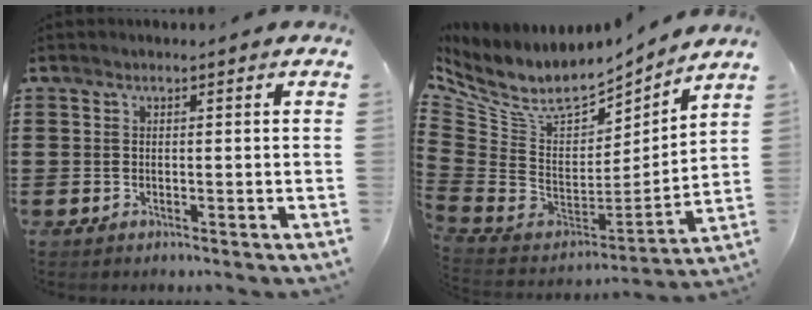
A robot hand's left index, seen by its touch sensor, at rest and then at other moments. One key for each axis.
{"total": 8.9, "fx": 6.3, "fy": 3.9, "fz": 5.0, "tx": -0.126, "ty": -0.053, "tz": 0.108}